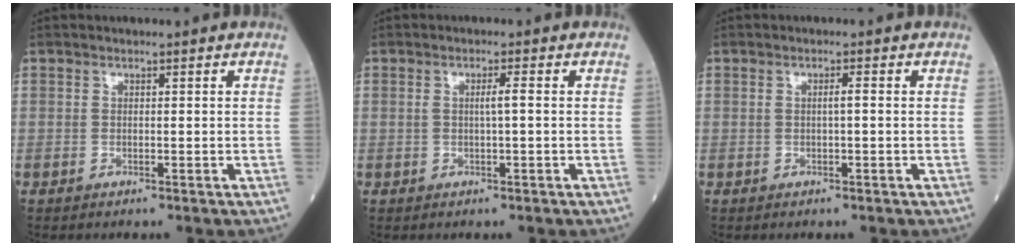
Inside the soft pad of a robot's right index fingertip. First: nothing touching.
{"total": 1.8, "force": [0.1, -0.1, 1.8], "torque": [-0.032, 0.002, 0.001]}
{"total": 1.1, "force": [0.1, 0.0, 1.1], "torque": [-0.022, 0.002, 0.001]}